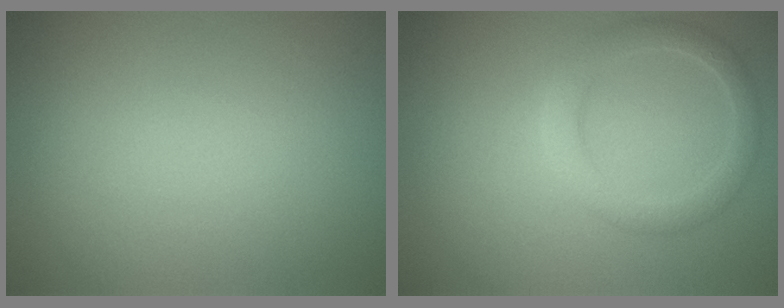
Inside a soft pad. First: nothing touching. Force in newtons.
{"total": 2.7, "press": 2.7, "slide": 0.1}